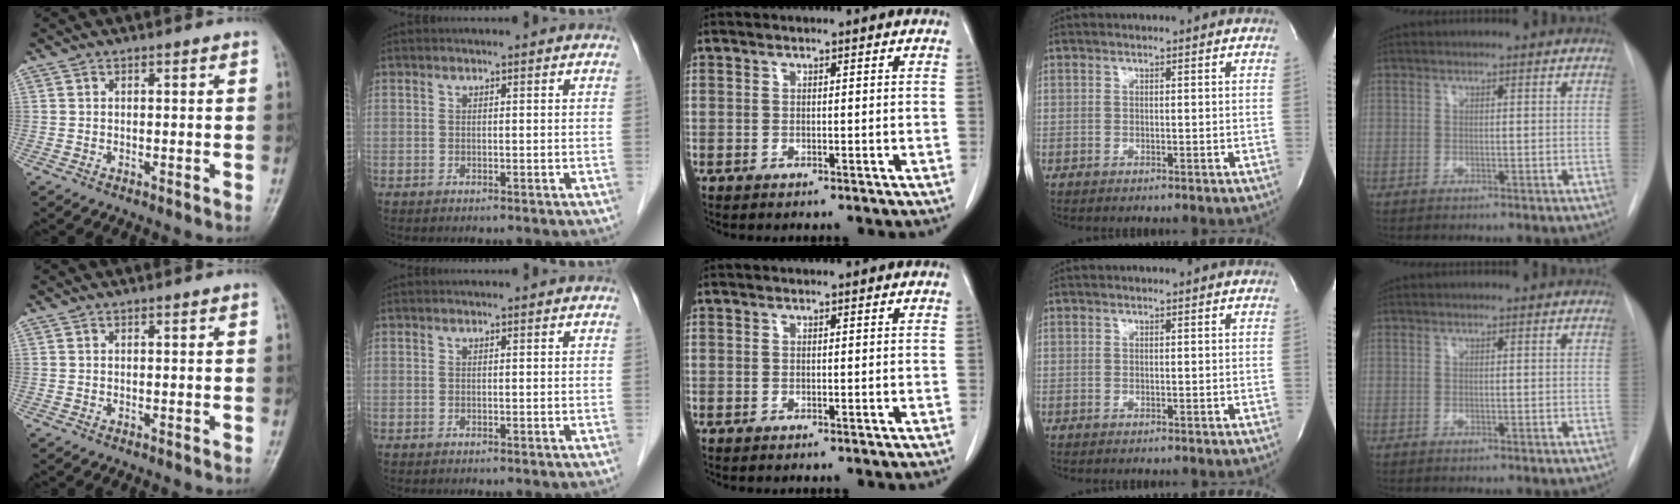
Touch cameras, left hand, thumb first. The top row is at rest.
{}